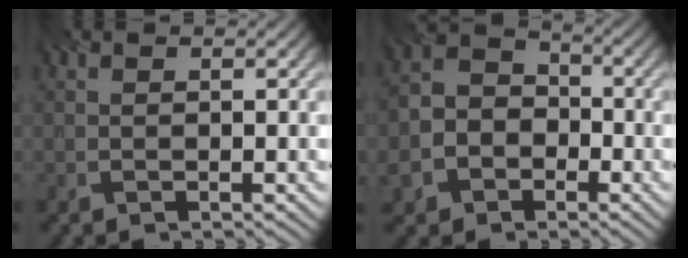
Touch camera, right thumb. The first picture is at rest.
{"total": 8.9, "force": [-3.7, 7.2, 3.8], "torque": [-0.088, -0.026, -0.089]}